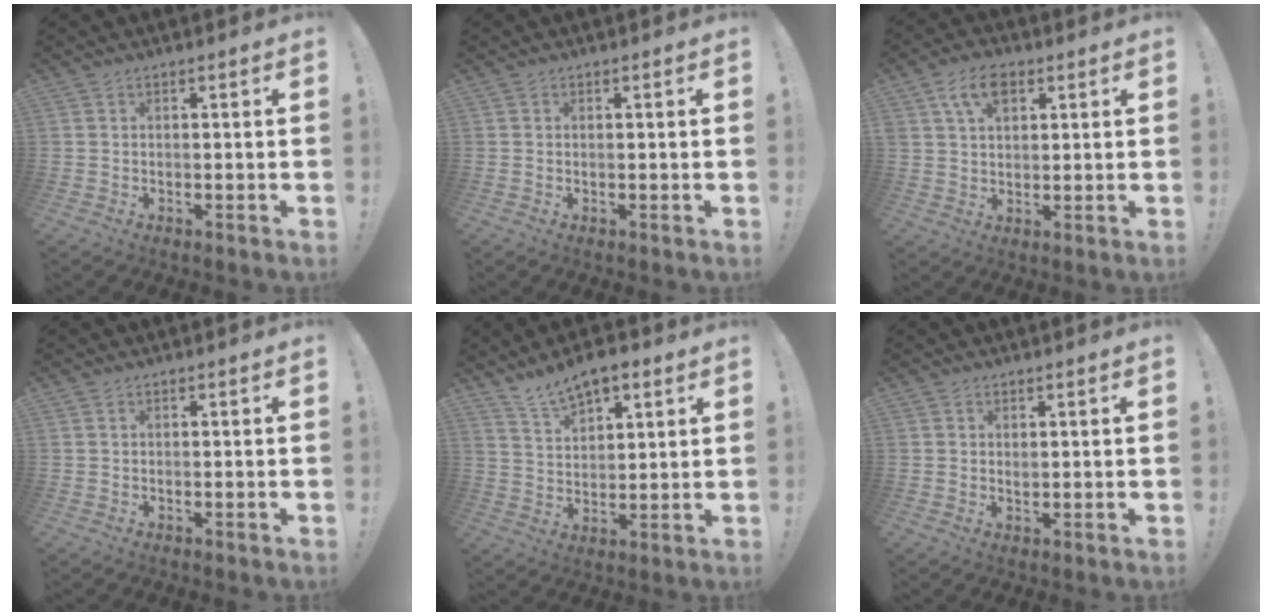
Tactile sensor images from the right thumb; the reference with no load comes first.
{"total": 0.0}
{"total": 8.3, "force": [3.9, 5.3, 5.0], "torque": [-0.088, 0.003, 0.075]}
{"total": 0.0}
{"total": 9.7, "force": [7.2, 4.7, 4.4], "torque": [-0.064, -0.044, 0.135]}
{"total": 1.1, "force": [0.8, 0.7, 0.4], "torque": [-0.005, -0.001, 0.014]}